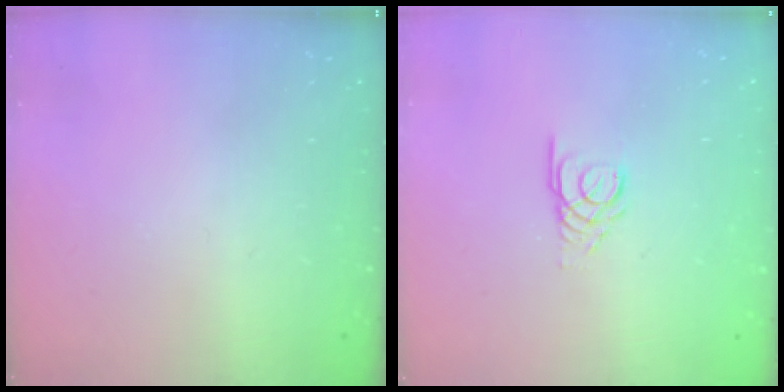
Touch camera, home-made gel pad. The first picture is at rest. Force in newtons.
{"total": 4.8, "press": 4.8, "slide": 0.3}